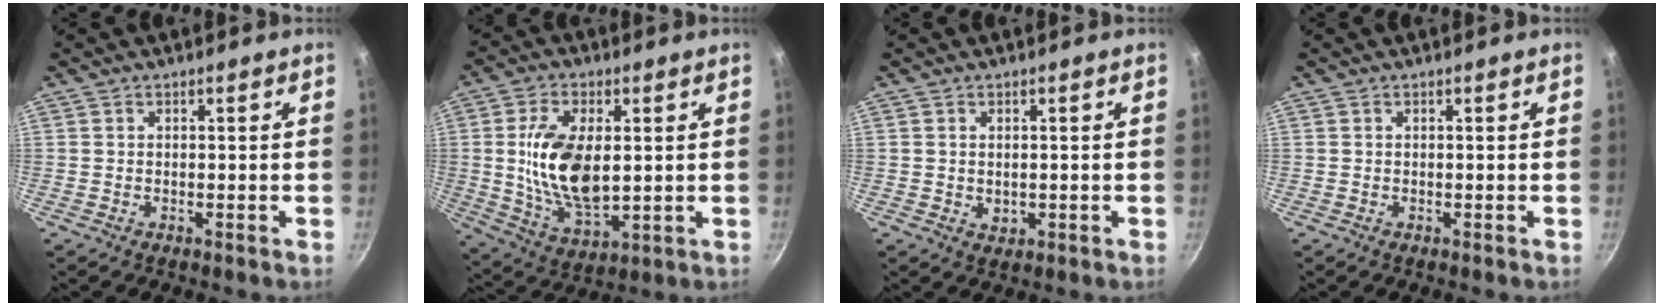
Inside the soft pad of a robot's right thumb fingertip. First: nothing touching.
{"total": 15.1, "force": [1.5, 8.1, 12.7], "torque": [-0.227, -0.010, 0.036]}
{"total": 2.0, "force": [0.1, 1.5, 1.4], "torque": [-0.020, -0.002, 0.003]}
{"total": 0.0}